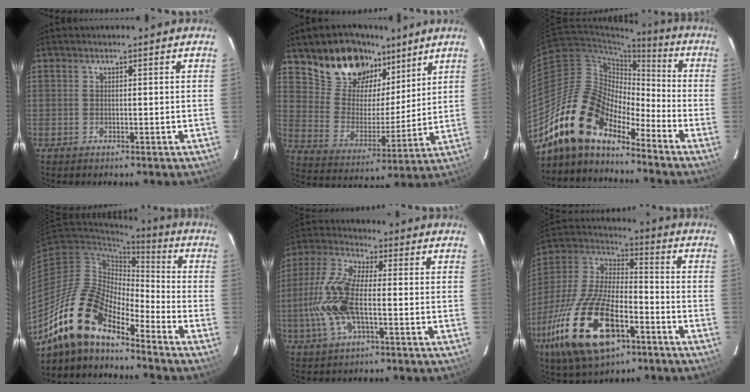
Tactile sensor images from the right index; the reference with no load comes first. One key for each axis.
{"total": 16.2, "fx": 11.1, "fy": 10.0, "fz": 6.4, "tx": -0.137, "ty": 0.018, "tz": 0.206}
{"total": 16.3, "fx": -12.9, "fy": 6.4, "fz": 7.6, "tx": -0.136, "ty": 0.005, "tz": -0.250}
{"total": 15.4, "fx": -12.5, "fy": 4.6, "fz": 7.7, "tx": -0.139, "ty": 0.001, "tz": -0.250}
{"total": 13.0, "fx": -2.5, "fy": 4.8, "fz": 11.9, "tx": -0.266, "ty": 0.005, "tz": -0.055}
{"total": 26.5, "fx": -12.3, "fy": 12.2, "fz": 20.1, "tx": -0.421, "ty": -0.040, "tz": -0.210}